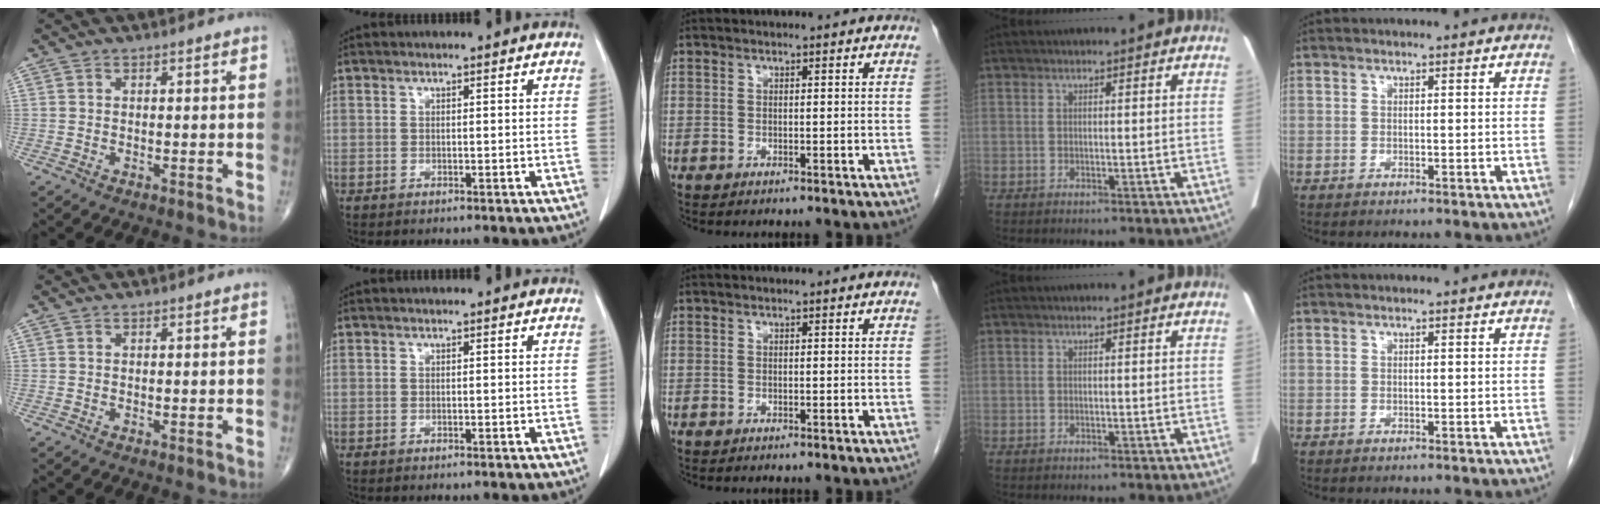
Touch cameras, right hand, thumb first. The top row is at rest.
{}